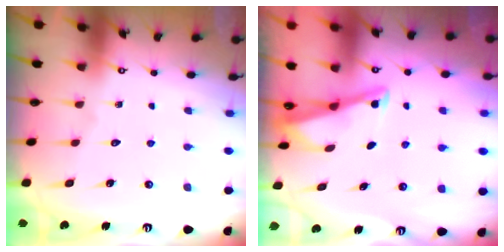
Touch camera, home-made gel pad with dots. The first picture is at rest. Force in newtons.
{"total": 2.8, "press": 2.8, "slide": 0.3}